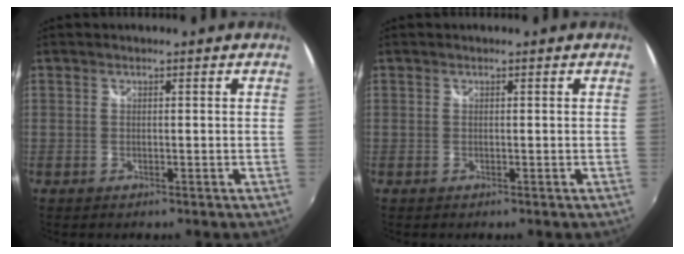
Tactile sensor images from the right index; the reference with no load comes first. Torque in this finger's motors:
{"motor_torque": [-0.03, -0.01, 0.00, 0.01]}